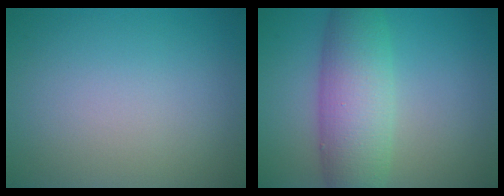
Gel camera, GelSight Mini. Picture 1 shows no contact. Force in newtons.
{"total": 7.1, "press": 7.1, "slide": 0.2}